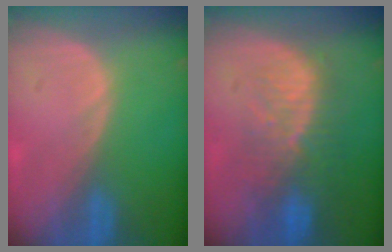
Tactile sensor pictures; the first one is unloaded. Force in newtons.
{"total": 10.0, "press": 8.5, "slide": 5.3}